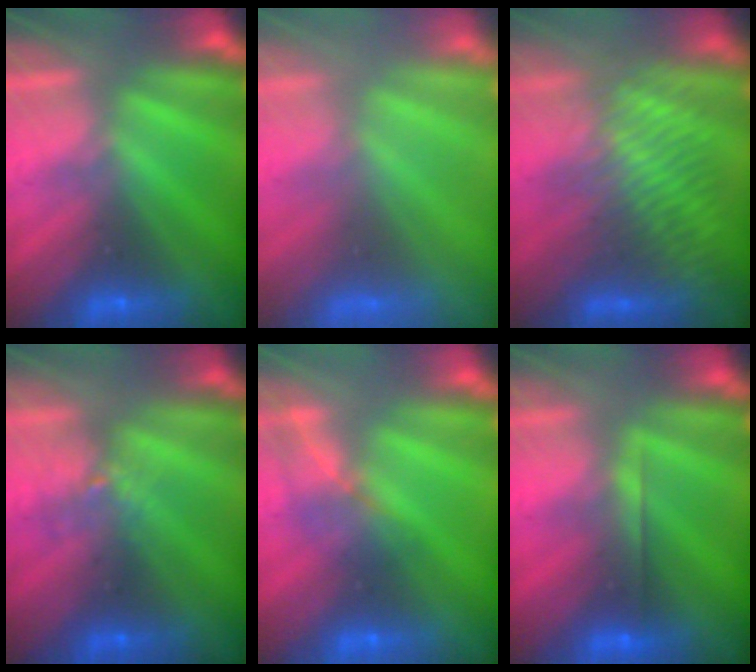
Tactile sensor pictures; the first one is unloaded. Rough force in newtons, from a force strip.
{"total": 7.8}
{"total": 3.3}
{"total": 2.1}
{"total": 1.6}
{"total": 2.5}